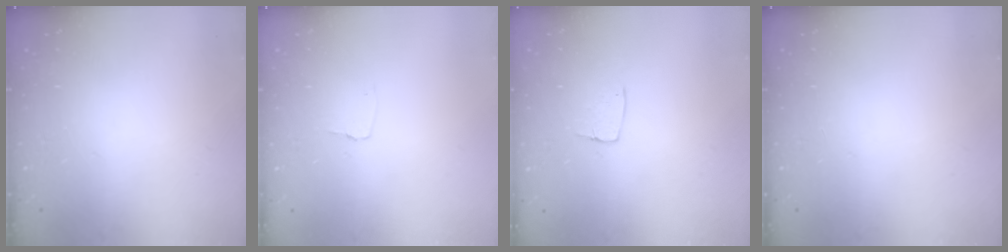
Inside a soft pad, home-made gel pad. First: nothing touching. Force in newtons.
{"total": 2.7, "press": 2.7, "slide": 0.3}
{"total": 6.5, "press": 6.5, "slide": 0.4}
{"total": 0.0}